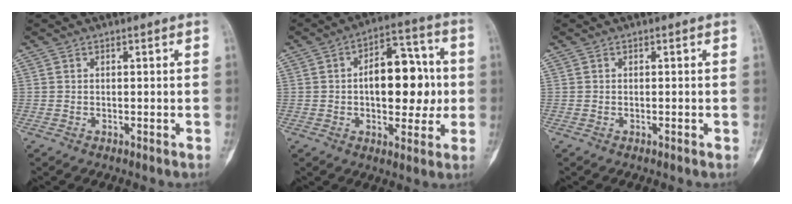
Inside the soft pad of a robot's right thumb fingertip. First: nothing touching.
{"total": 14.6, "force": [0.2, 8.3, 12.0], "torque": [-0.133, 0.025, -0.001]}
{"total": 0.0}